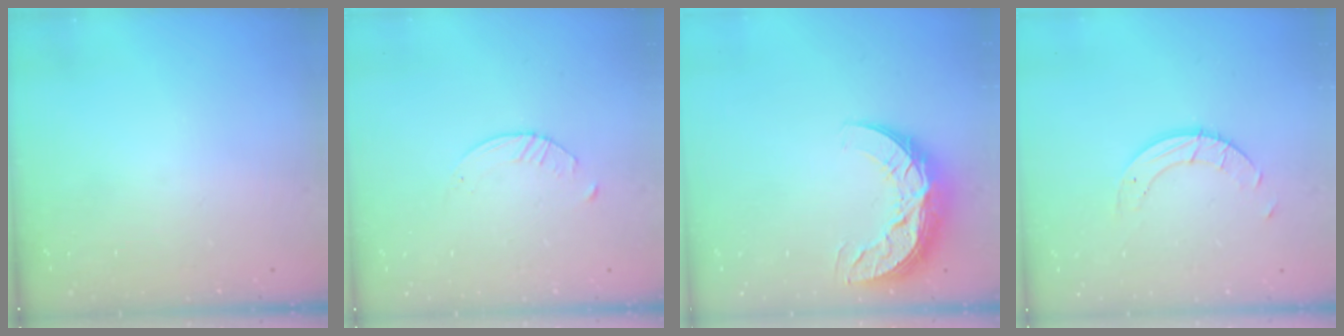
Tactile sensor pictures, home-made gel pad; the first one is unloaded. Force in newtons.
{"total": 2.0, "press": 2.0, "slide": 0.3}
{"total": 12.6, "press": 12.6, "slide": 0.8}
{"total": 4.9, "press": 4.9, "slide": 0.4}